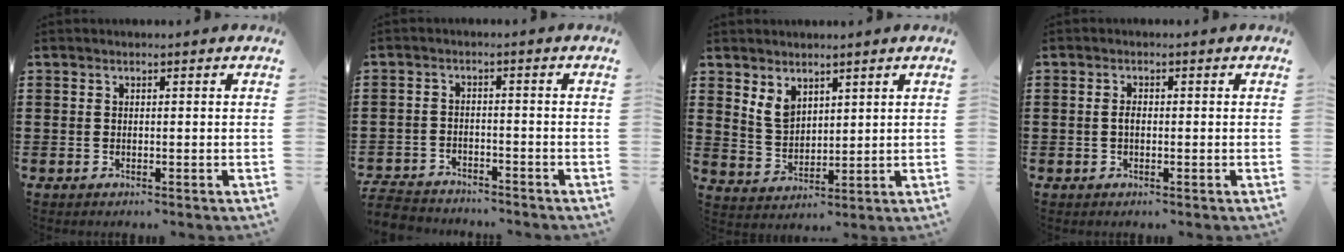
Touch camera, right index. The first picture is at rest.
{"total": 3.8, "force": [-3.8, 0.4, 0.0], "torque": [-0.011, -0.002, -0.083]}
{"total": 4.5, "force": [3.0, 2.7, 1.8], "torque": [-0.047, 0.003, 0.057]}
{"total": 1.4, "force": [-0.2, 0.7, 1.2], "torque": [-0.025, 0.003, -0.004]}